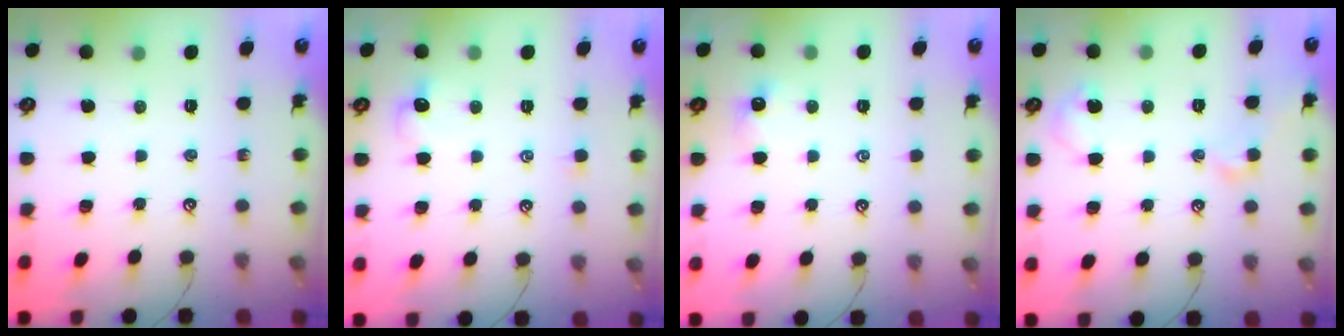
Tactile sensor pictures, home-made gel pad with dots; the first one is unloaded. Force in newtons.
{"total": 1.0, "press": 0.9, "slide": 0.6}
{"total": 0.6, "press": 0.3, "slide": 0.5}
{"total": 2.1, "press": 2.1, "slide": 0.1}